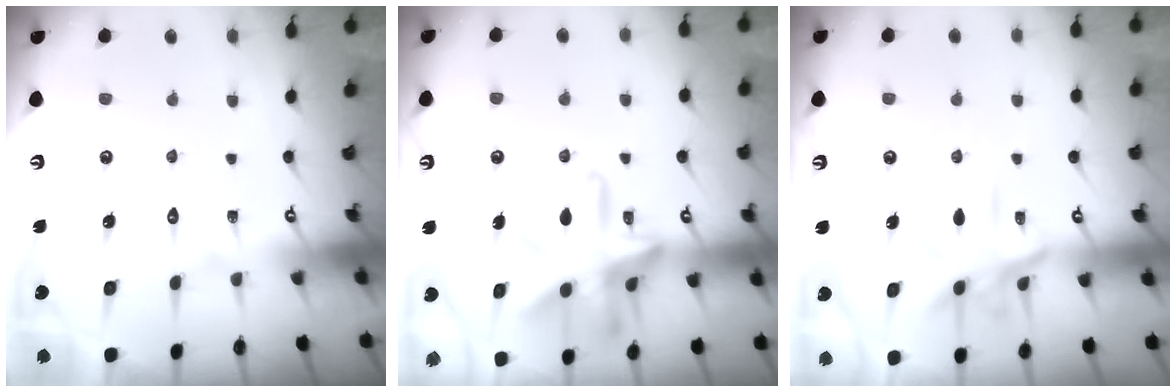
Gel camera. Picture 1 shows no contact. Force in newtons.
{"total": 16.6, "press": 16.6, "slide": 1.2}
{"total": 10.6, "press": 10.5, "slide": 0.9}